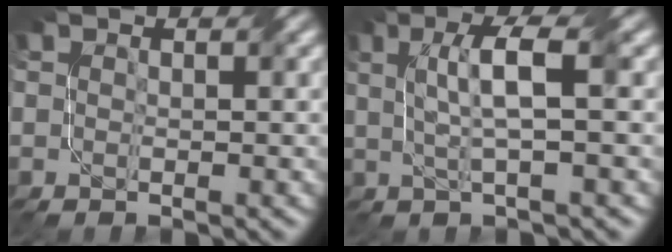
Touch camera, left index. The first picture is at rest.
{"total": 4.6, "force": [0.8, 0.8, 4.4], "torque": [-0.085, 0.008, 0.018]}